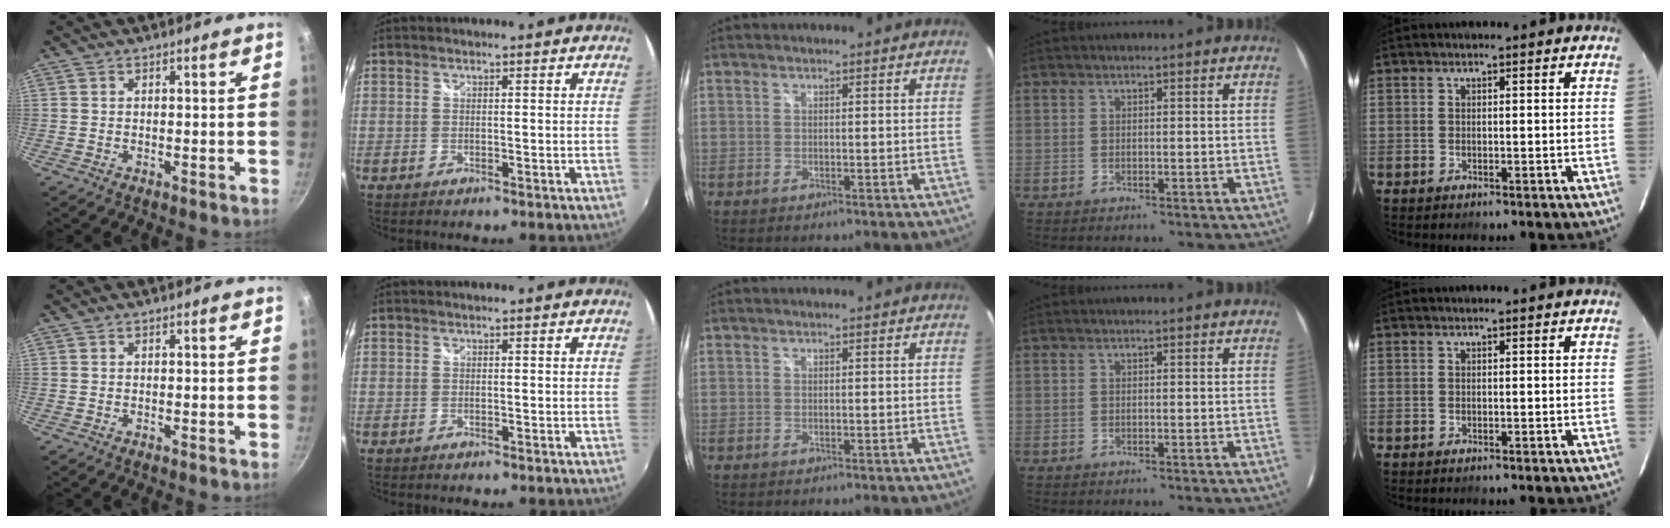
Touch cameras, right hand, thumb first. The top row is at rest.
{}